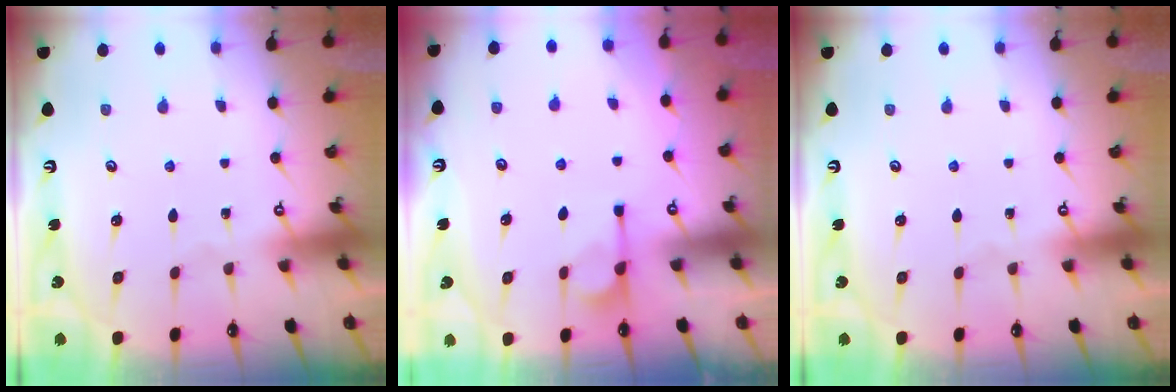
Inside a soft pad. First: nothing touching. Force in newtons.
{"total": 0.9, "press": 0.1, "slide": 0.9}
{"total": 0.0}